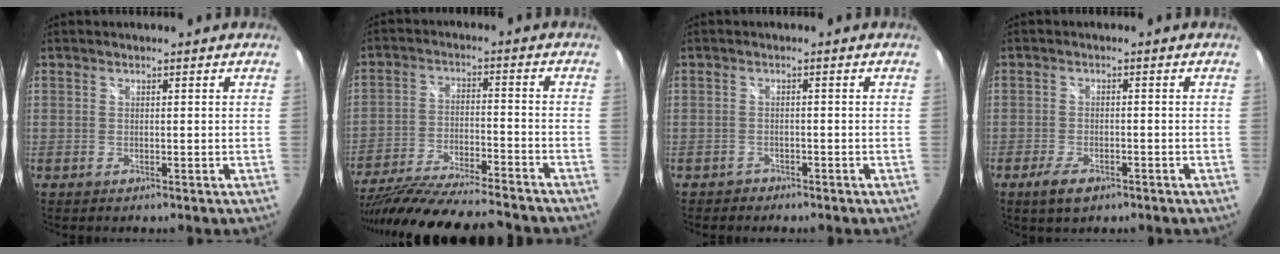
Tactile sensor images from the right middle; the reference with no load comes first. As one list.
[{"total": 22.7, "force": [-19.7, 3.0, 10.8], "torque": [-0.204, -0.048, -0.309]}, {"total": 1.9, "force": [-1.3, 1.3, 0.1], "torque": [-0.008, 0.004, -0.019]}, {"total": 4.5, "force": [-2.9, 2.0, 2.9], "torque": [-0.069, -0.009, -0.050]}]